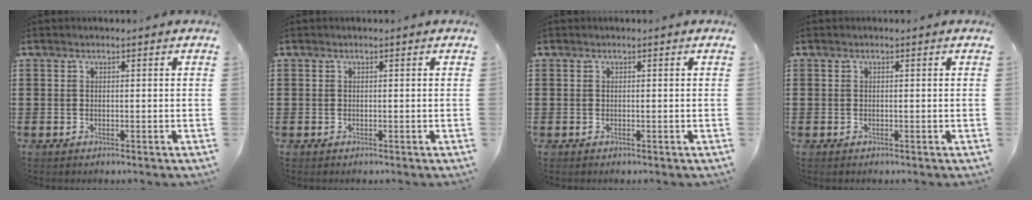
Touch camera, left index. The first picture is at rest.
{"total": 0.0}
{"total": 0.0}
{"total": 0.0}